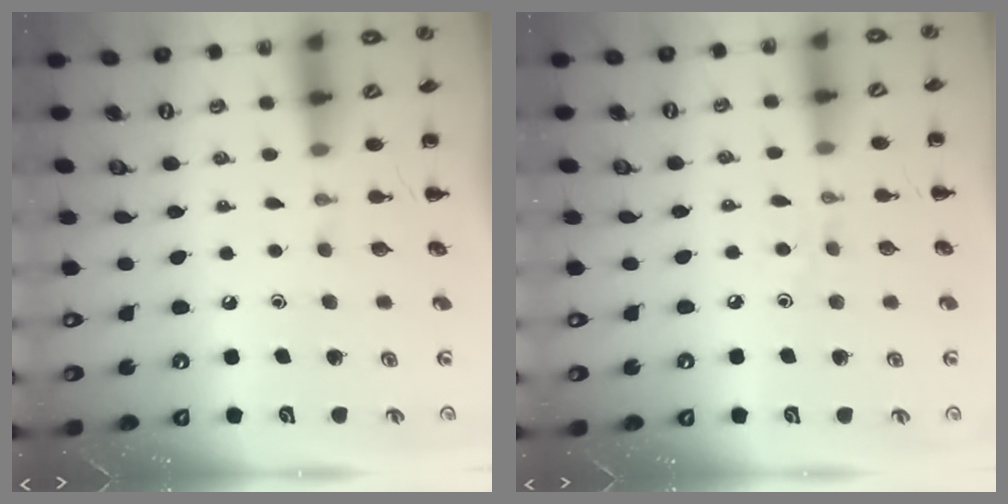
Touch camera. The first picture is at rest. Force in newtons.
{"total": 5.3, "press": 5.0, "slide": 1.7}